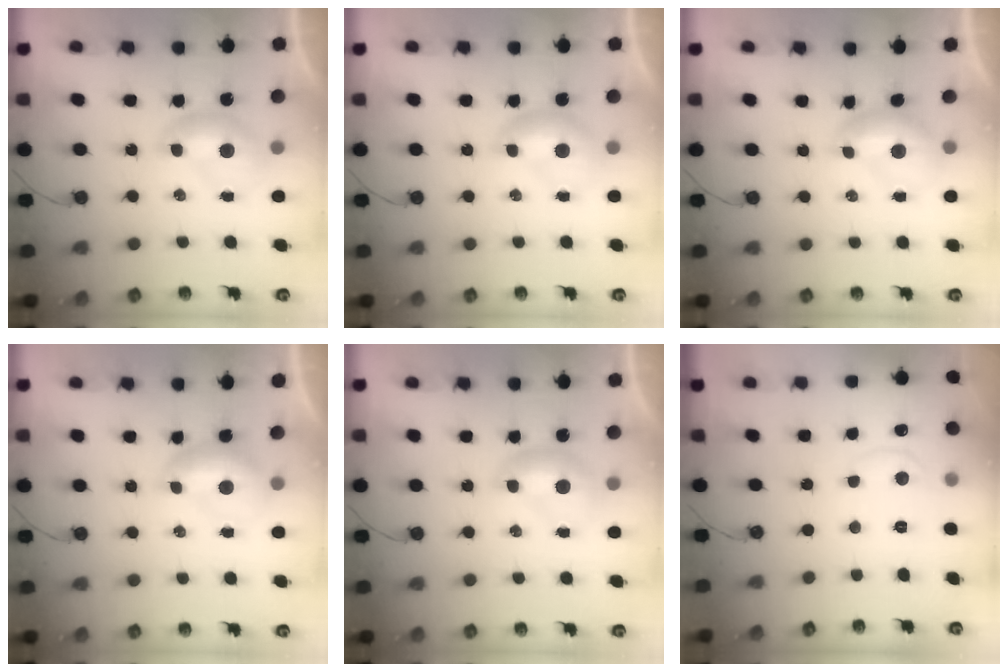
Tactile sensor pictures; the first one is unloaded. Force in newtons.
{"total": 0.0}
{"total": 0.7, "press": 0.4, "slide": 0.6}
{"total": 0.0}
{"total": 0.0}
{"total": 0.0}